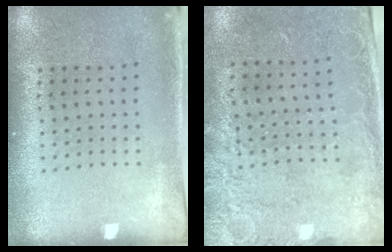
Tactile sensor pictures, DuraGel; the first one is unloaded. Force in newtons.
{"total": 2.6, "press": 2.0, "slide": 1.7}